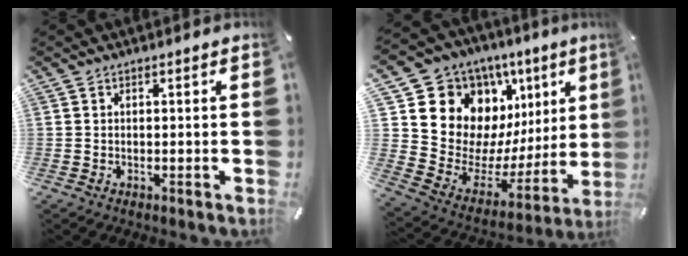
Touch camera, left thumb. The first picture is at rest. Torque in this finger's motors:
{"motor_torque": [2.78, 2.23, 1.70, -1.07, 0.12]}